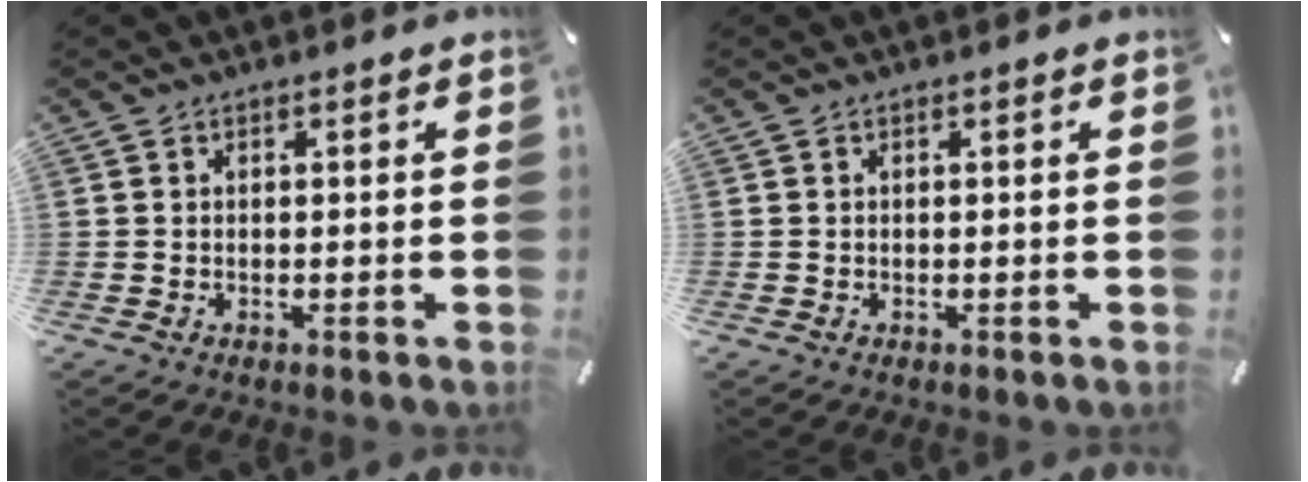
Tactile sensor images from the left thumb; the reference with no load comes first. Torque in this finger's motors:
{"motor_torque": [0.01, 0.04, 0.02, 0.00, -0.01]}